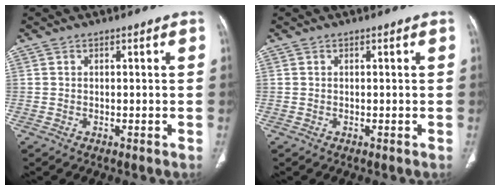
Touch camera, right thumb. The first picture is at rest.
{"total": 0.0}